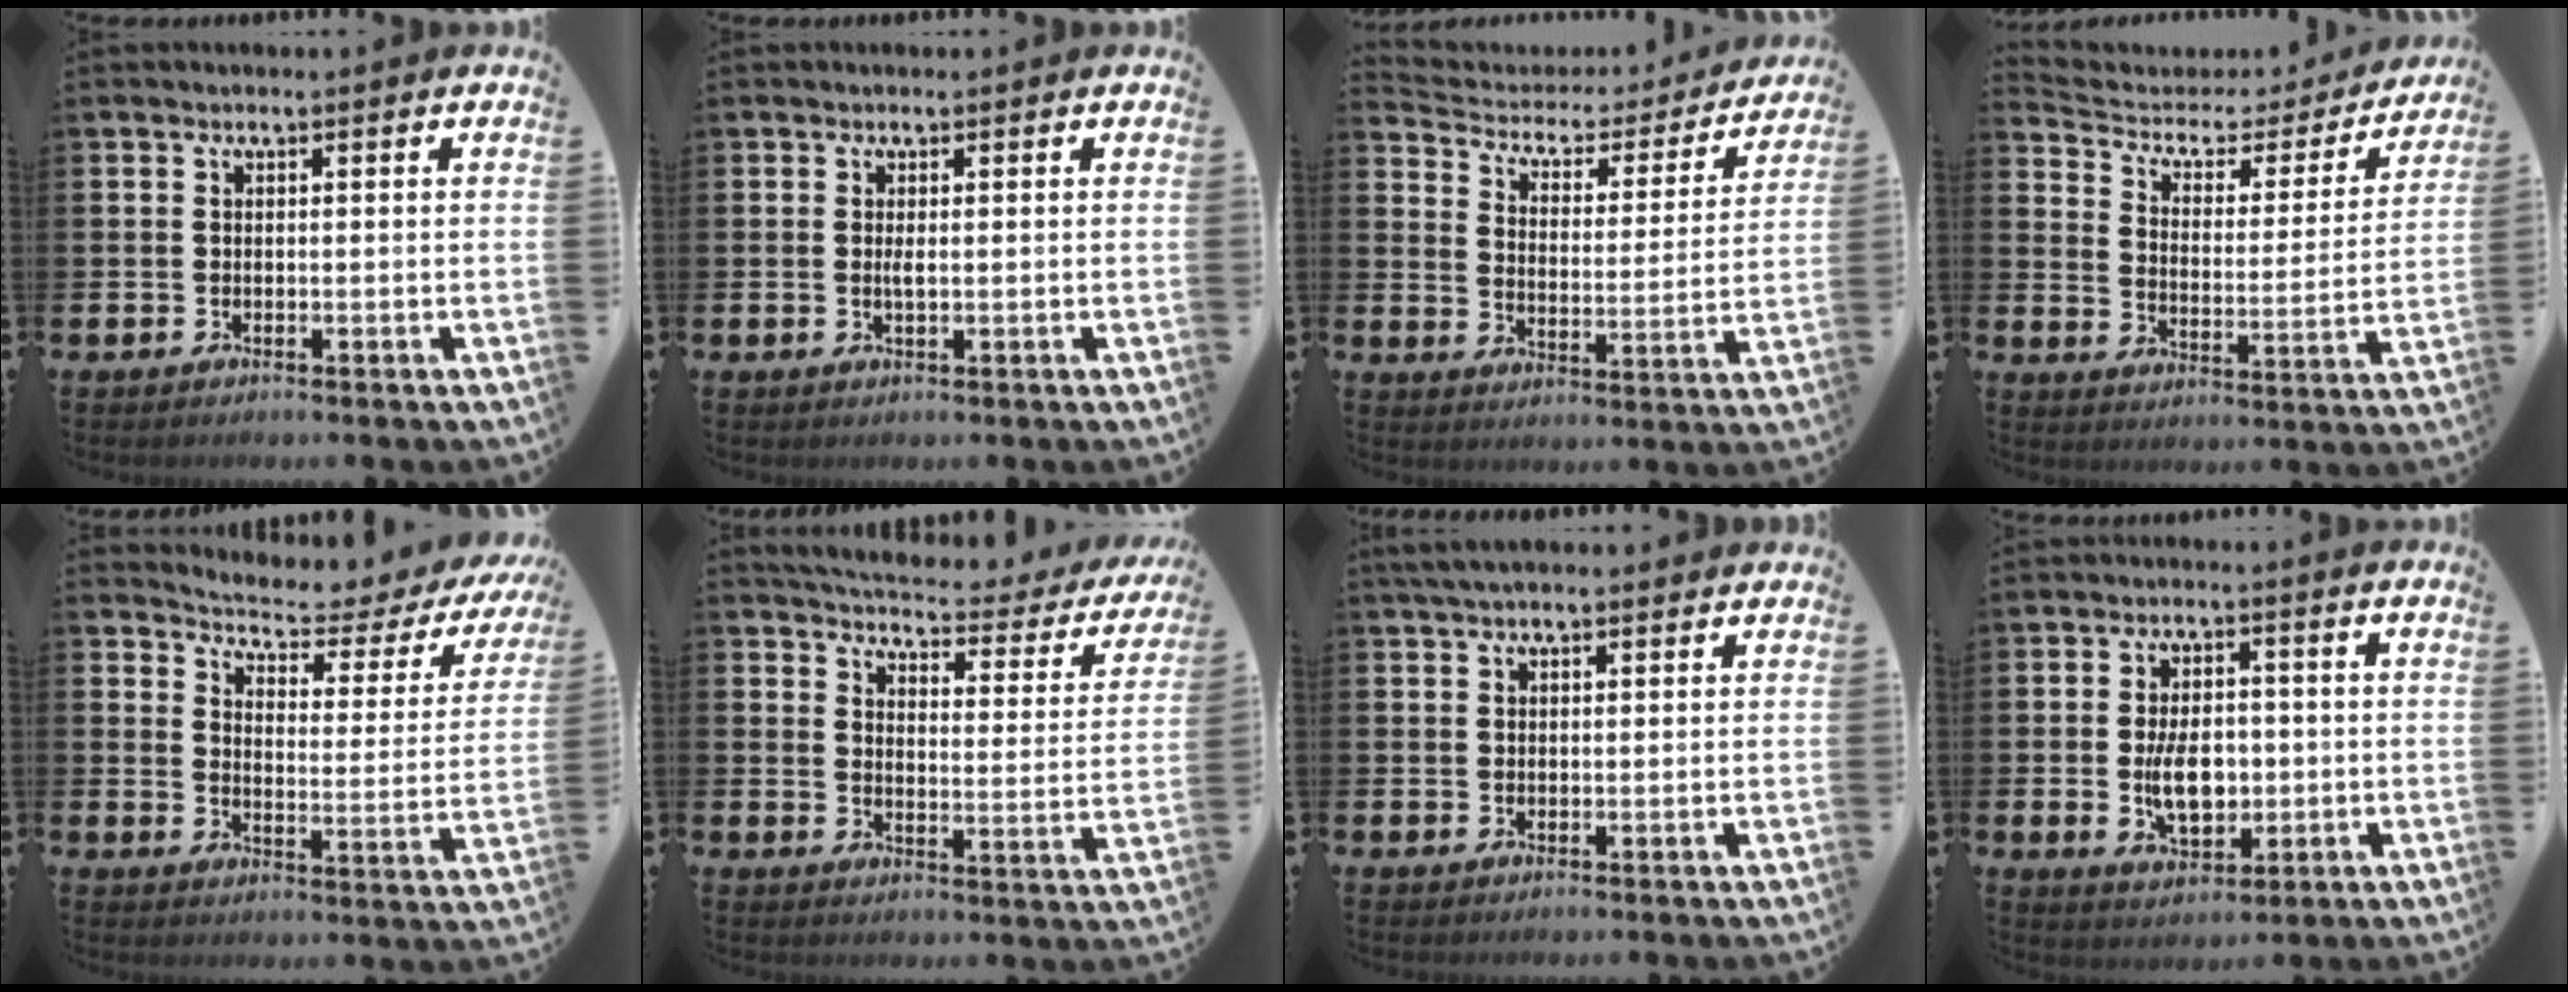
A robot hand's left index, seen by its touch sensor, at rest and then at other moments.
{"total": 1.0, "force": [0.1, 0.2, 1.0], "torque": [-0.018, 0.000, 0.001]}
{"total": 4.3, "force": [3.5, 2.2, 1.1], "torque": [-0.050, -0.029, 0.052]}
{"total": 4.9, "force": [3.8, 2.7, 1.6], "torque": [-0.062, -0.029, 0.055]}
{"total": 4.4, "force": [4.1, 0.9, 1.3], "torque": [-0.047, -0.039, 0.059]}
{"total": 4.8, "force": [4.5, 0.7, 1.4], "torque": [-0.049, -0.038, 0.070]}
{"total": 2.8, "force": [2.4, 0.7, 1.2], "torque": [-0.026, 0.001, 0.044]}
{"total": 6.3, "force": [-0.5, 3.8, 4.9], "torque": [-0.082, 0.002, -0.014]}